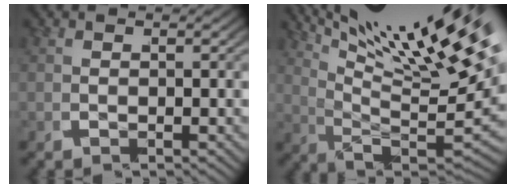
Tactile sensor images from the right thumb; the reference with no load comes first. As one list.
[{"total": 11.8, "force": [4.6, 5.9, 9.2], "torque": [-0.153, -0.020, 0.073]}]